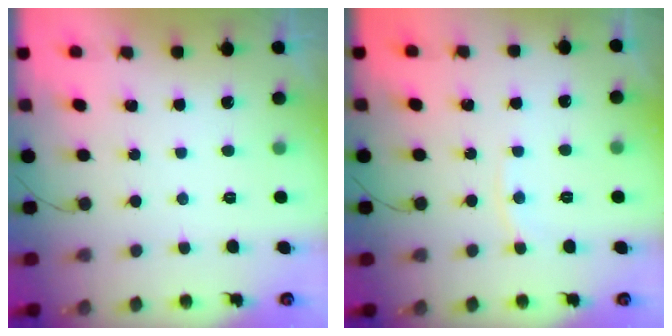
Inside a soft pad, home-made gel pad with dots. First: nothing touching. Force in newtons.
{"total": 4.6, "press": 4.5, "slide": 0.5}